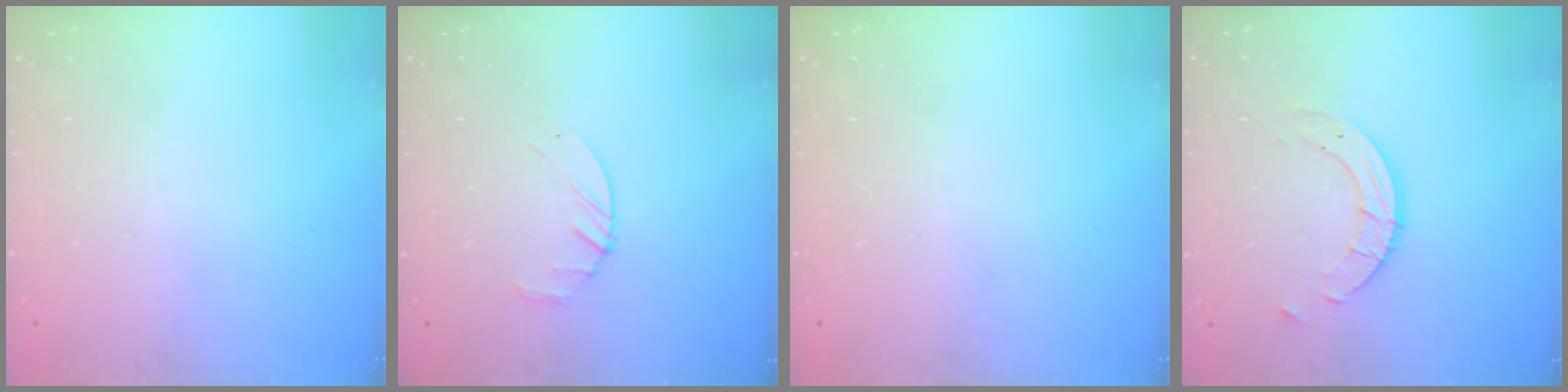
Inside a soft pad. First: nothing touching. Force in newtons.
{"total": 2.4, "press": 2.3, "slide": 0.3}
{"total": 0.0}
{"total": 5.1, "press": 5.1, "slide": 0.3}